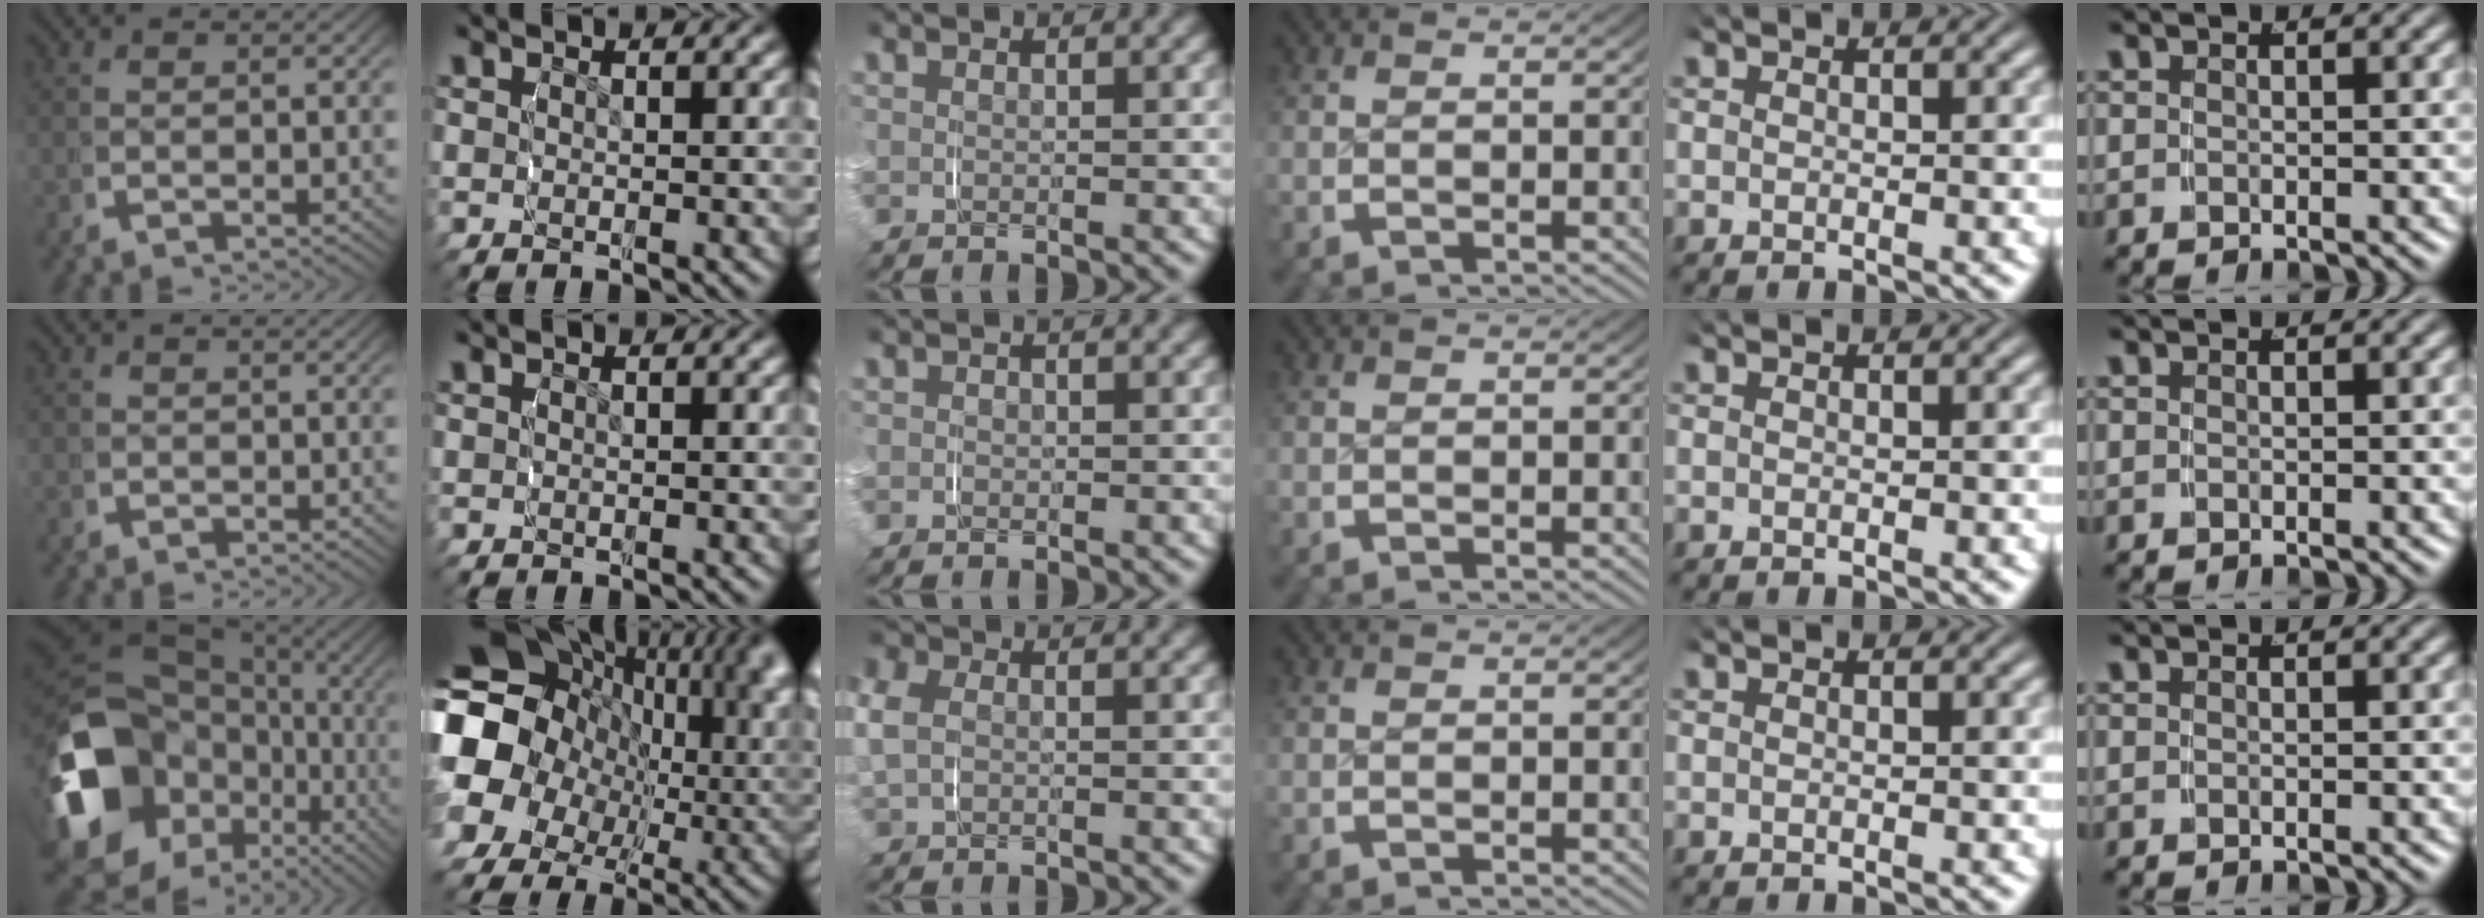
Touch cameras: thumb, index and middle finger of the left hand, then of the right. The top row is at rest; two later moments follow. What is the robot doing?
{"motion": "grasp_and_lifting", "object": "knife"}